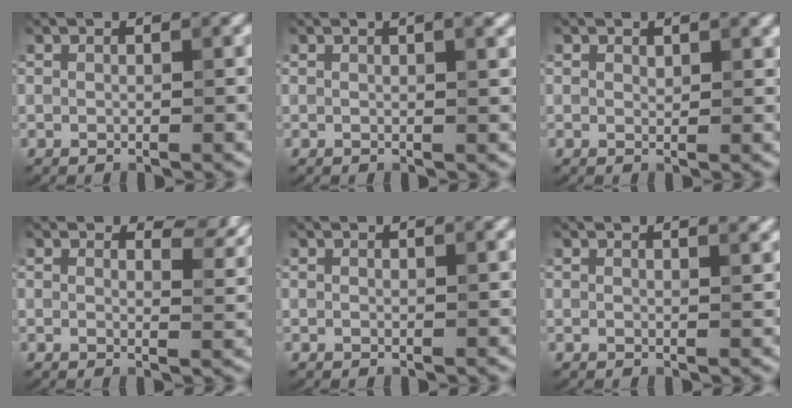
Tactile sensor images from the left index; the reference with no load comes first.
{"total": 2.5, "force": [1.4, 0.8, 1.9], "torque": [-0.014, 0.001, 0.010]}
{"total": 0.7, "force": [0.5, 0.4, 0.3], "torque": [-0.004, -0.004, 0.010]}
{"total": 3.9, "force": [2.4, 1.7, 2.5], "torque": [-0.030, -0.002, 0.031]}
{"total": 0.7, "force": [0.7, 0.1, 0.3], "torque": [-0.003, -0.003, 0.004]}
{"total": 2.2, "force": [1.8, 0.7, 1.0], "torque": [-0.002, 0.002, 0.008]}